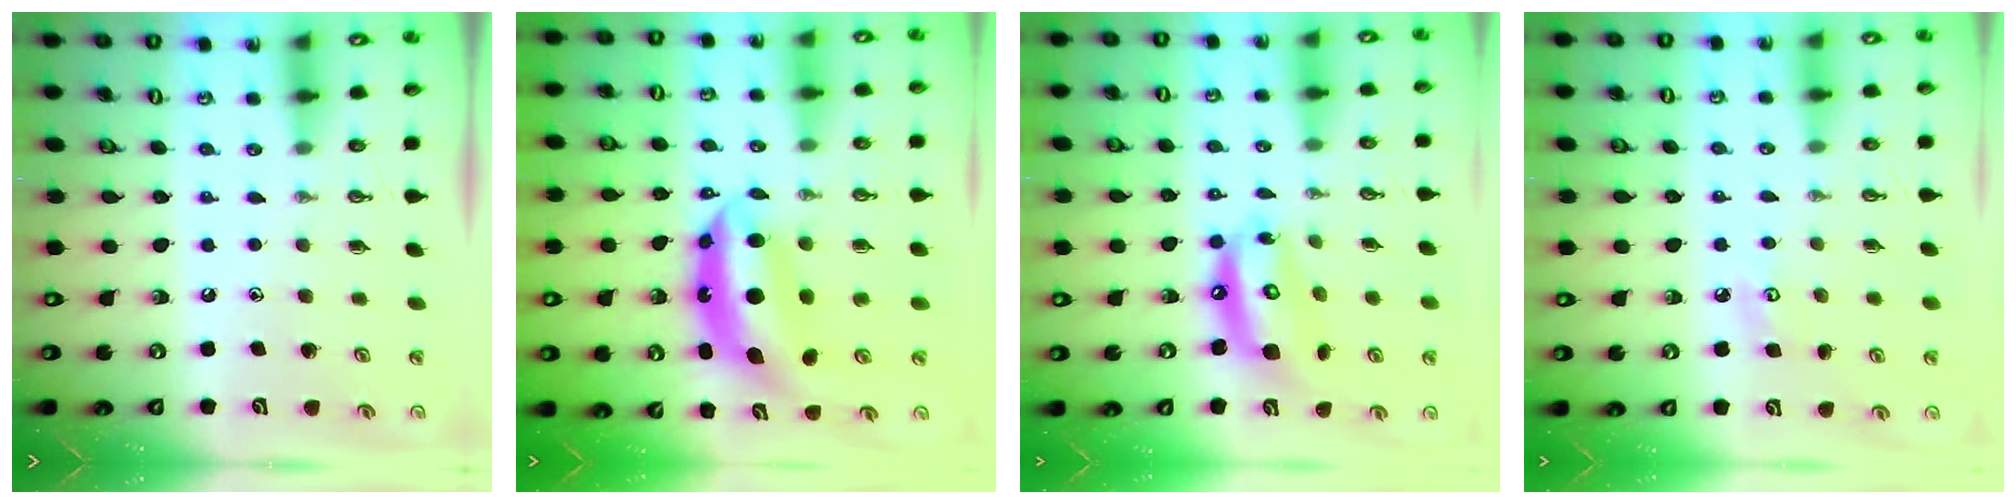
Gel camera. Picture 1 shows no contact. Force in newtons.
{"total": 9.2, "press": 9.2, "slide": 0.7}
{"total": 13.9, "press": 13.8, "slide": 2.0}
{"total": 4.9, "press": 4.8, "slide": 0.5}